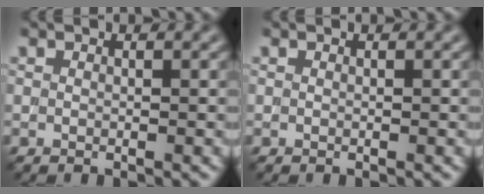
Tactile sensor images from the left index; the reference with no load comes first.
{"total": 0.0}